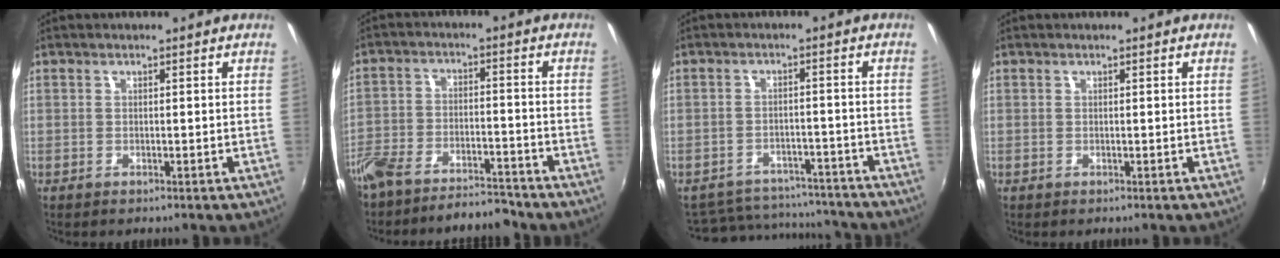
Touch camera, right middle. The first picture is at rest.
{"total": 10.9, "force": [-9.6, 3.5, 3.9], "torque": [-0.100, 0.006, -0.156]}
{"total": 15.7, "force": [-13.9, 5.9, 4.4], "torque": [-0.106, 0.022, -0.176]}
{"total": 0.0}